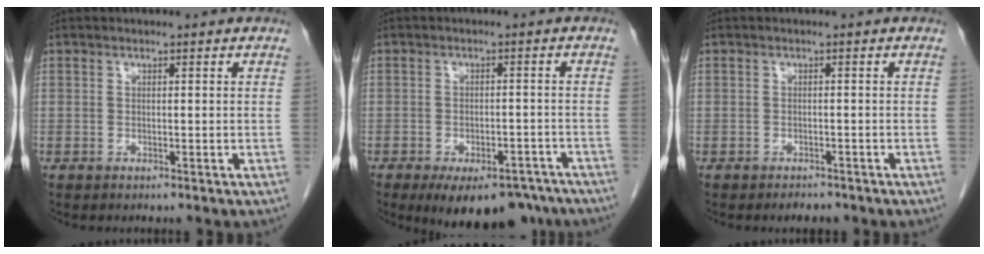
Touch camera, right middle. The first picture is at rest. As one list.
[{"total": 13.0, "force": [-9.8, 5.7, 6.3], "torque": [-0.085, -0.003, -0.126]}, {"total": 1.7, "force": [-1.4, 0.7, 0.5], "torque": [-0.013, -0.001, -0.016]}]